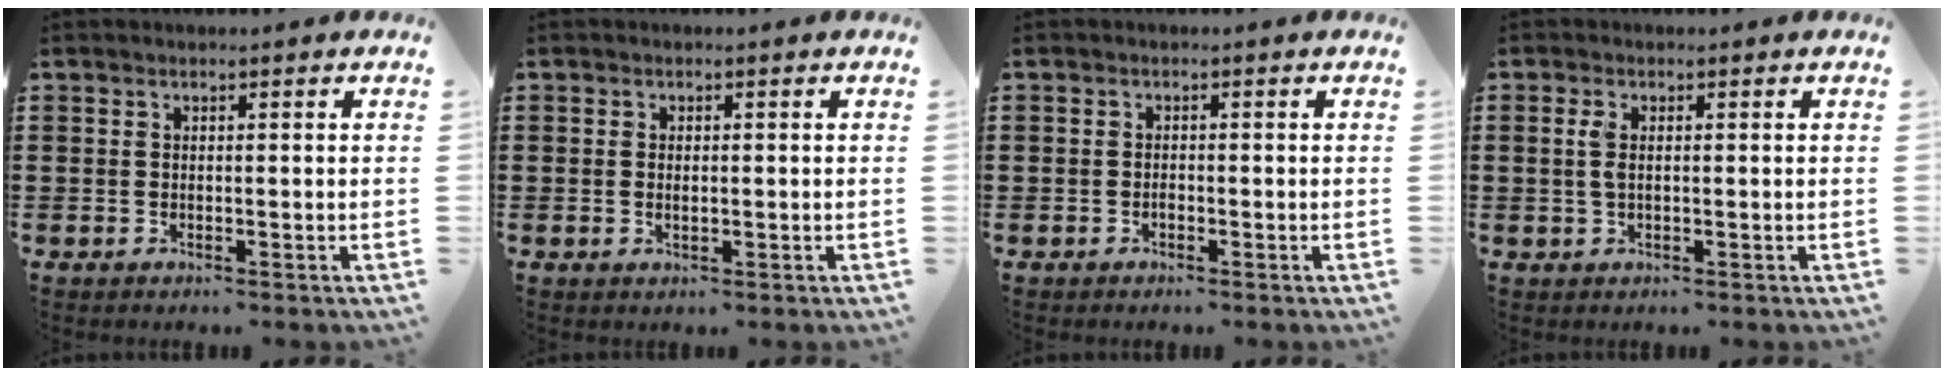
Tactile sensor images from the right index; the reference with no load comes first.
{"total": 1.1, "force": [0.0, 0.5, 1.0], "torque": [-0.020, 0.002, 0.000]}
{"total": 0.7, "force": [-0.4, 0.4, 0.4], "torque": [-0.008, -0.002, -0.008]}
{"total": 2.3, "force": [0.3, 1.0, 2.0], "torque": [-0.051, 0.003, 0.001]}